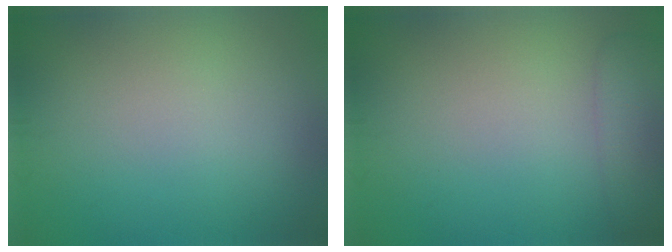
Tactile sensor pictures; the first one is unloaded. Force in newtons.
{"total": 2.4, "press": 2.3, "slide": 0.3}